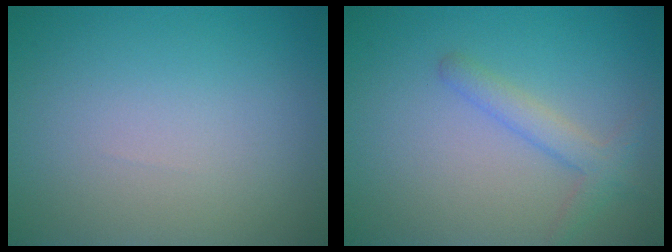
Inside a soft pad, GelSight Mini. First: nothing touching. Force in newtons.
{"total": 2.2, "press": 2.2, "slide": 0.1}